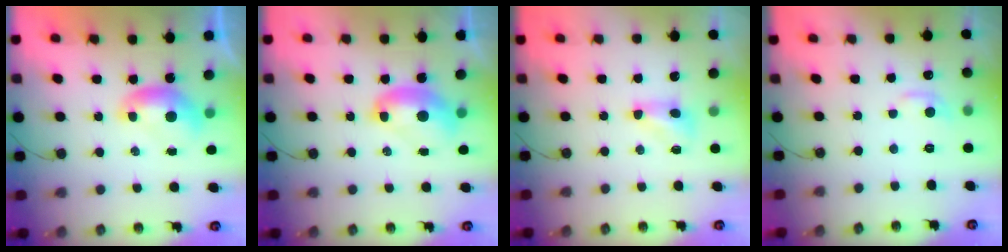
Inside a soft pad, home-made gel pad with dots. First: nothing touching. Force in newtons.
{"total": 3.3, "press": 3.3, "slide": 0.2}
{"total": 2.8, "press": 2.8, "slide": 0.6}
{"total": 0.8, "press": 0.1, "slide": 0.8}